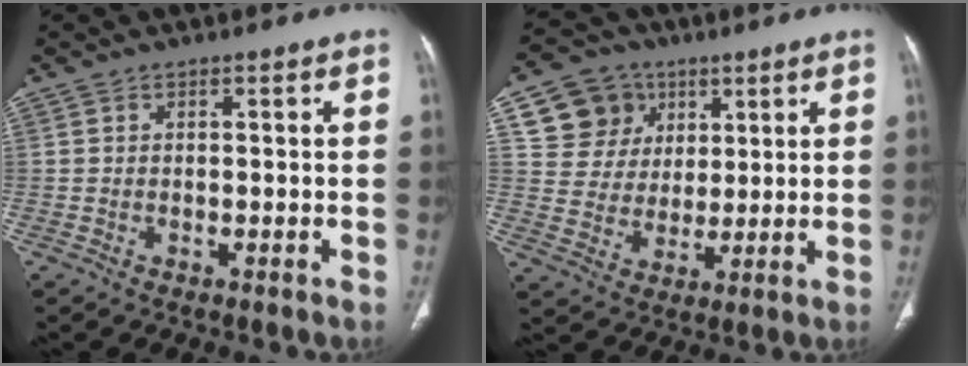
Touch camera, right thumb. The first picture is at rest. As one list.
[{"total": 11.7, "force": [5.1, 10.1, 2.9], "torque": [-0.018, -0.011, 0.097]}]